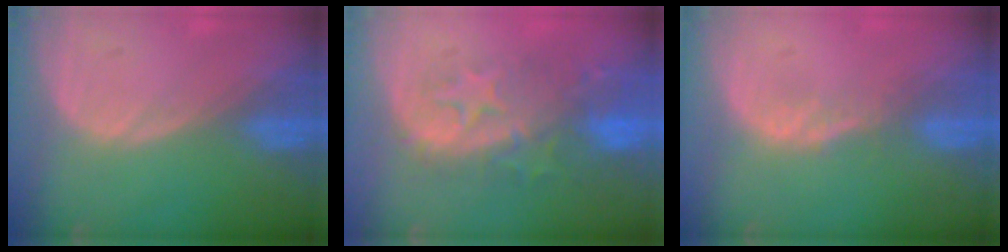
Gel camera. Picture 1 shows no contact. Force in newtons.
{"total": 9.8, "press": 9.1, "slide": 3.5}
{"total": 1.4, "press": 1.4, "slide": 0.1}